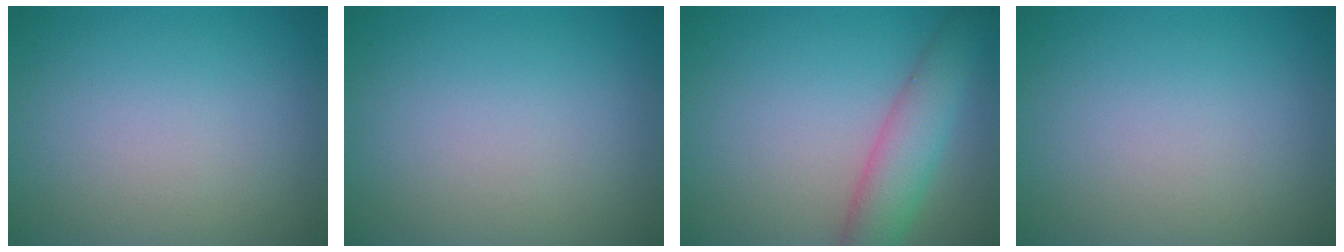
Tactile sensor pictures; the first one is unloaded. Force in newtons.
{"total": 0.0}
{"total": 4.8, "press": 4.8, "slide": 0.2}
{"total": 0.0}